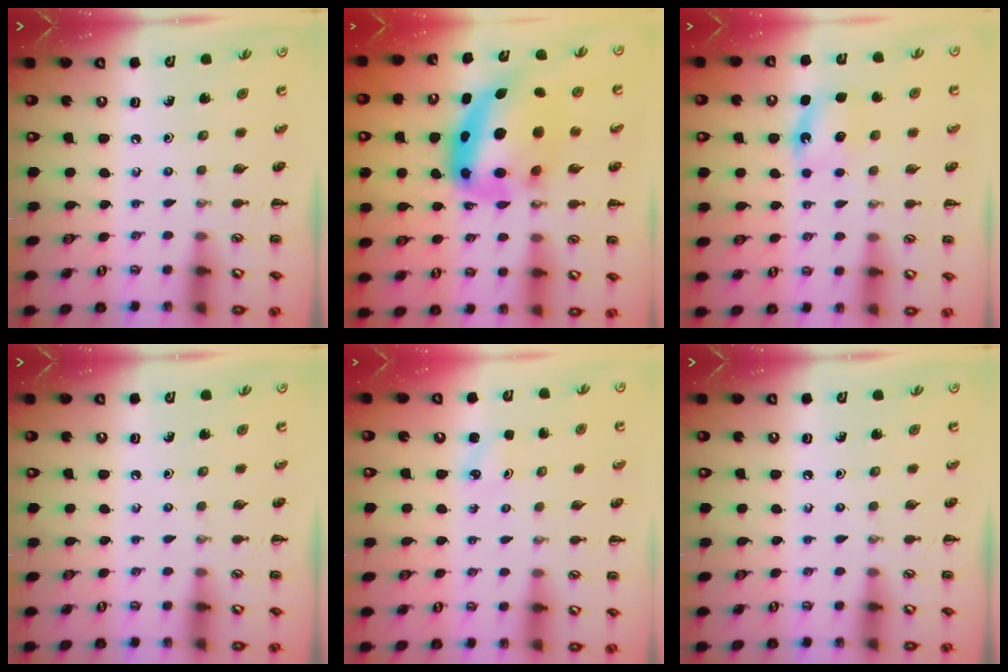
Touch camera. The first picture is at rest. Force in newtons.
{"total": 14.2, "press": 13.7, "slide": 3.5}
{"total": 5.6, "press": 5.3, "slide": 1.8}
{"total": 0.0}
{"total": 1.4, "press": 1.4, "slide": 0.4}
{"total": 0.0}